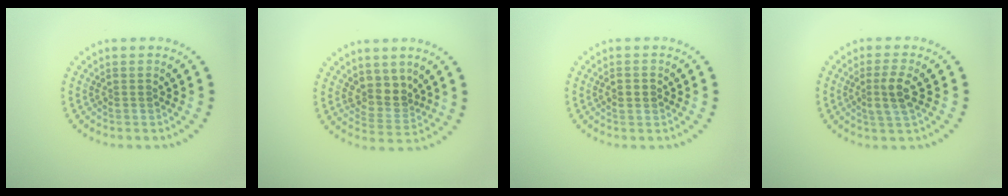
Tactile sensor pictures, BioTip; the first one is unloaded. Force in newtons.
{"total": 3.0, "press": 2.3, "slide": 1.8}
{"total": 1.9, "press": 1.9, "slide": 0.2}
{"total": 2.6, "press": 2.4, "slide": 1.2}